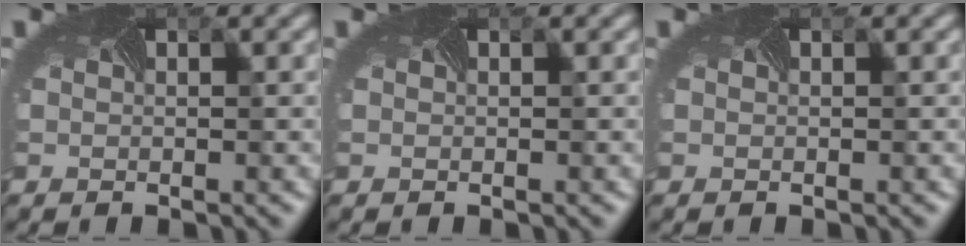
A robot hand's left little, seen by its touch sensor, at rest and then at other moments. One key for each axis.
{"total": 0.0}
{"total": 0.0}